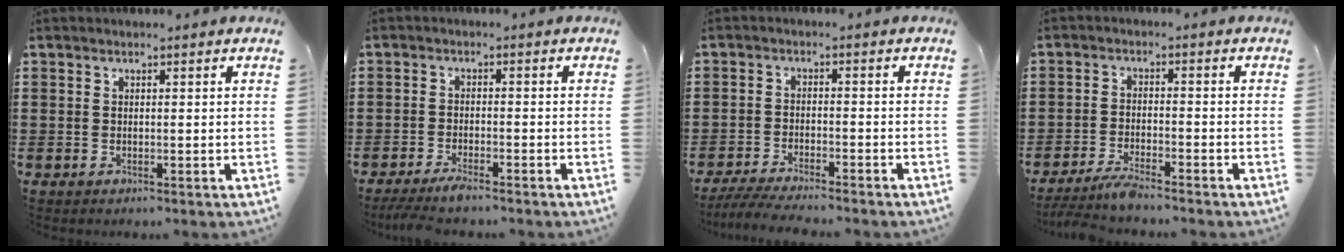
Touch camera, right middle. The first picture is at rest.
{"total": 2.8, "force": [-2.4, 0.1, 1.5], "torque": [-0.033, -0.004, -0.047]}
{"total": 4.1, "force": [-3.9, -0.1, 1.4], "torque": [-0.030, -0.010, -0.077]}
{"total": 3.6, "force": [-3.3, 0.1, 1.6], "torque": [-0.042, -0.008, -0.067]}